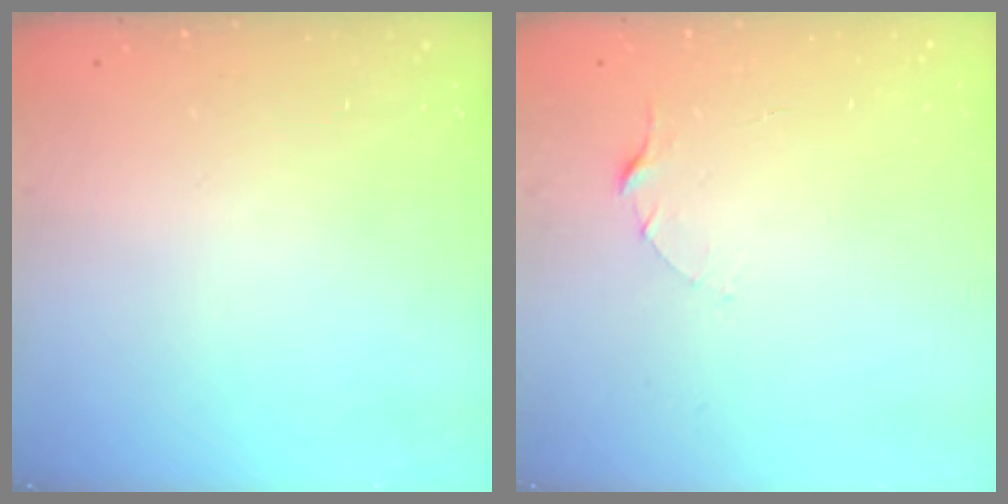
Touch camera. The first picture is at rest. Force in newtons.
{"total": 2.5, "press": 2.5, "slide": 0.3}